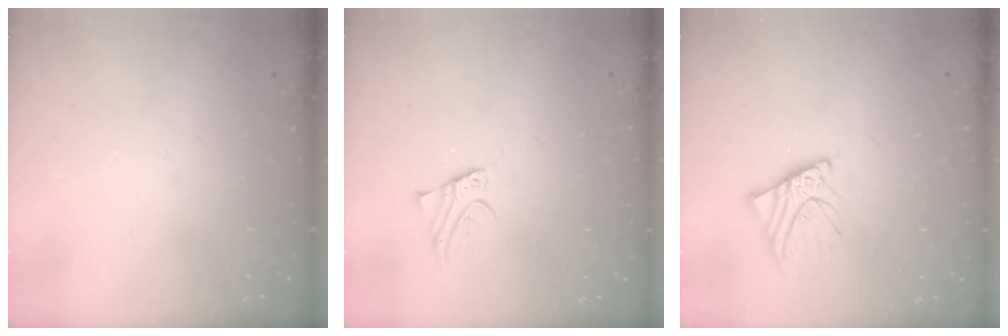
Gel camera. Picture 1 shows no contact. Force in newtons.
{"total": 2.4, "press": 2.4, "slide": 0.1}
{"total": 7.5, "press": 7.4, "slide": 0.9}